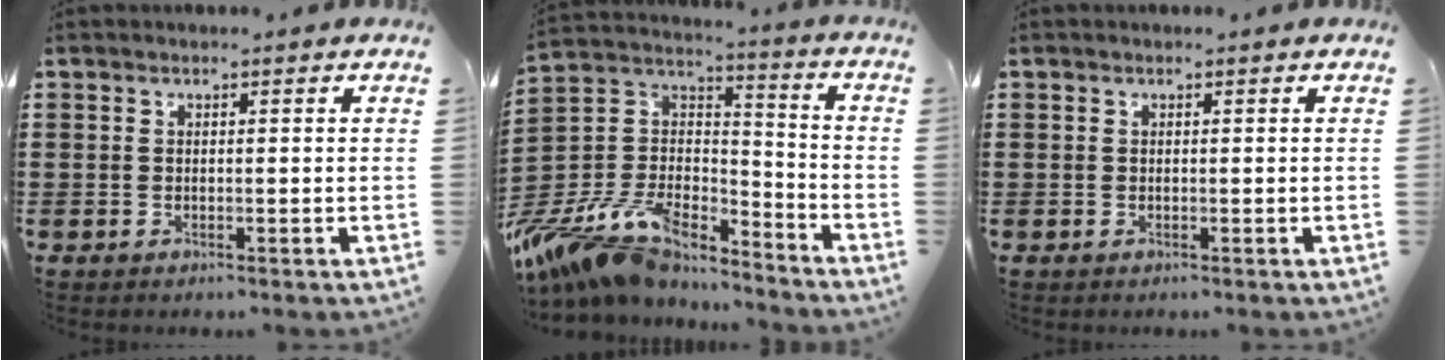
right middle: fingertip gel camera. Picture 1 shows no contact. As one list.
[{"total": 13.9, "force": [-11.6, 5.5, 5.5], "torque": [-0.135, 0.019, -0.216]}, {"total": 0.0}]